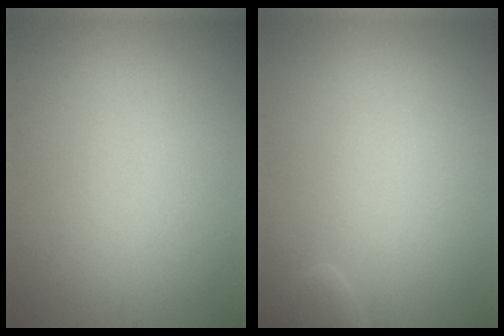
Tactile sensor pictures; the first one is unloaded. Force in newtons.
{"total": 0.9, "press": 0.9, "slide": 0.1}